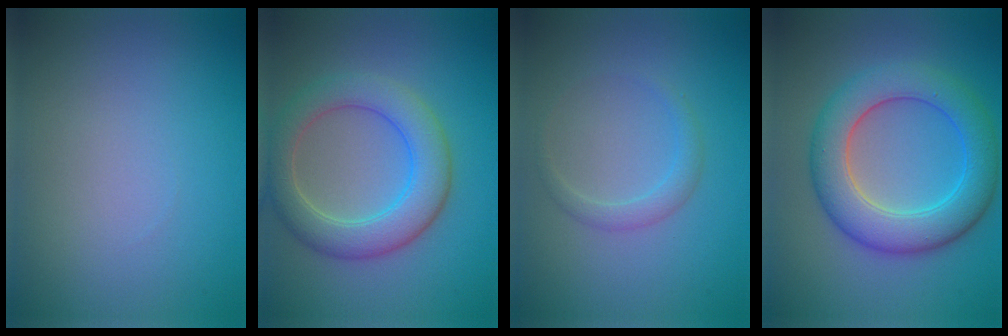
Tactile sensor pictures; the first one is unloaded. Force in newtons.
{"total": 5.7, "press": 5.6, "slide": 0.6}
{"total": 1.5, "press": 1.5, "slide": 0.2}
{"total": 7.1, "press": 7.0, "slide": 0.1}